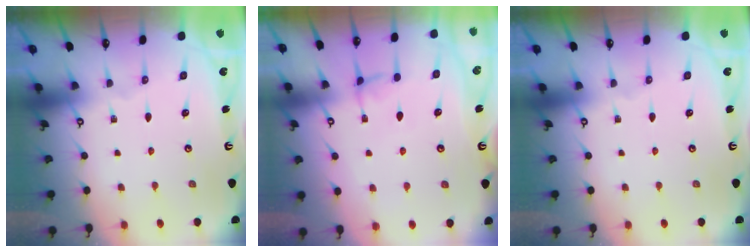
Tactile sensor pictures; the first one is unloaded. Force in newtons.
{"total": 1.4, "press": 1.3, "slide": 0.4}
{"total": 0.0}